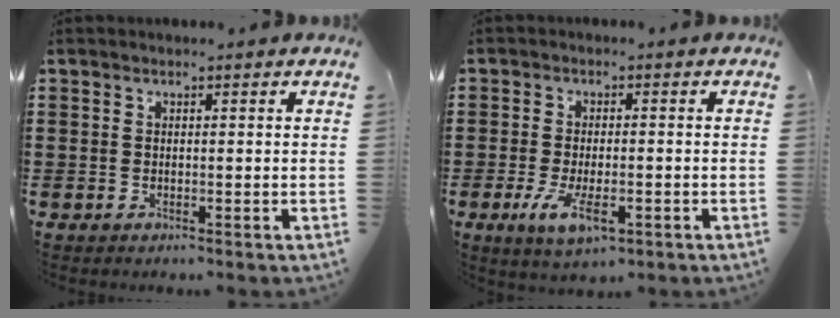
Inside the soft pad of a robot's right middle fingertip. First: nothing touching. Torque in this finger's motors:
{"motor_torque": [2.14, 0.00, 0.55, 0.20]}